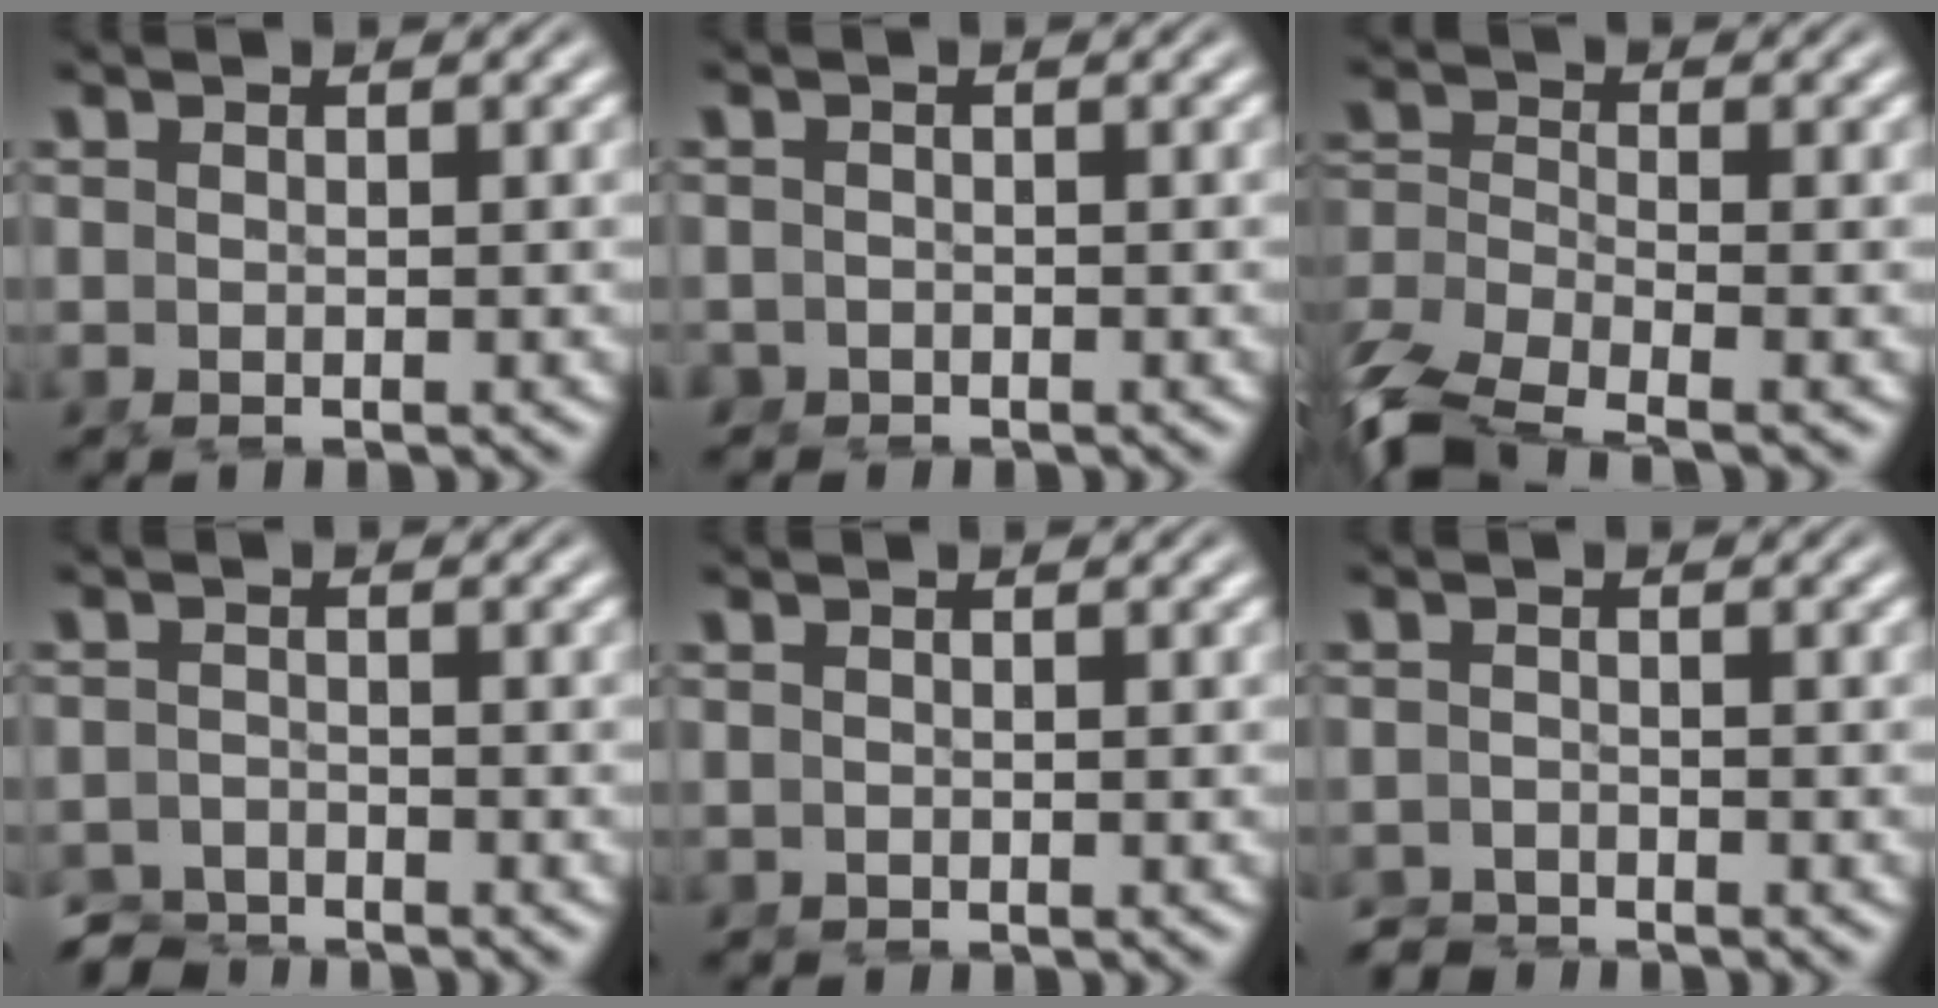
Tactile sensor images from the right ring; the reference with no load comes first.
{"total": 2.8, "force": [-1.8, 2.2, 0.1], "torque": [-0.017, -0.022, -0.029]}
{"total": 7.1, "force": [-5.3, 3.6, 3.2], "torque": [-0.090, -0.040, -0.075]}
{"total": 3.5, "force": [-3.4, 0.9, -0.3], "torque": [0.011, -0.017, -0.064]}
{"total": 1.0, "force": [-0.5, 0.9, 0.0], "torque": [-0.011, -0.008, -0.008]}
{"total": 2.6, "force": [-2.6, 0.5, -0.4], "torque": [0.006, -0.016, -0.048]}